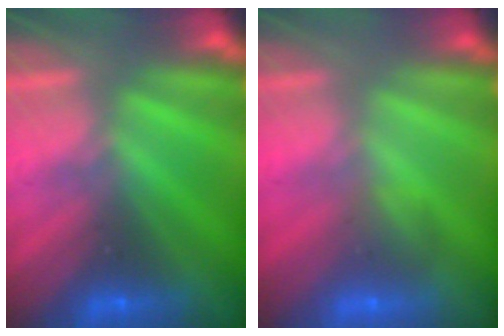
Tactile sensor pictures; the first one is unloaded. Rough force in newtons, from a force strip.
{"total": 2.9}